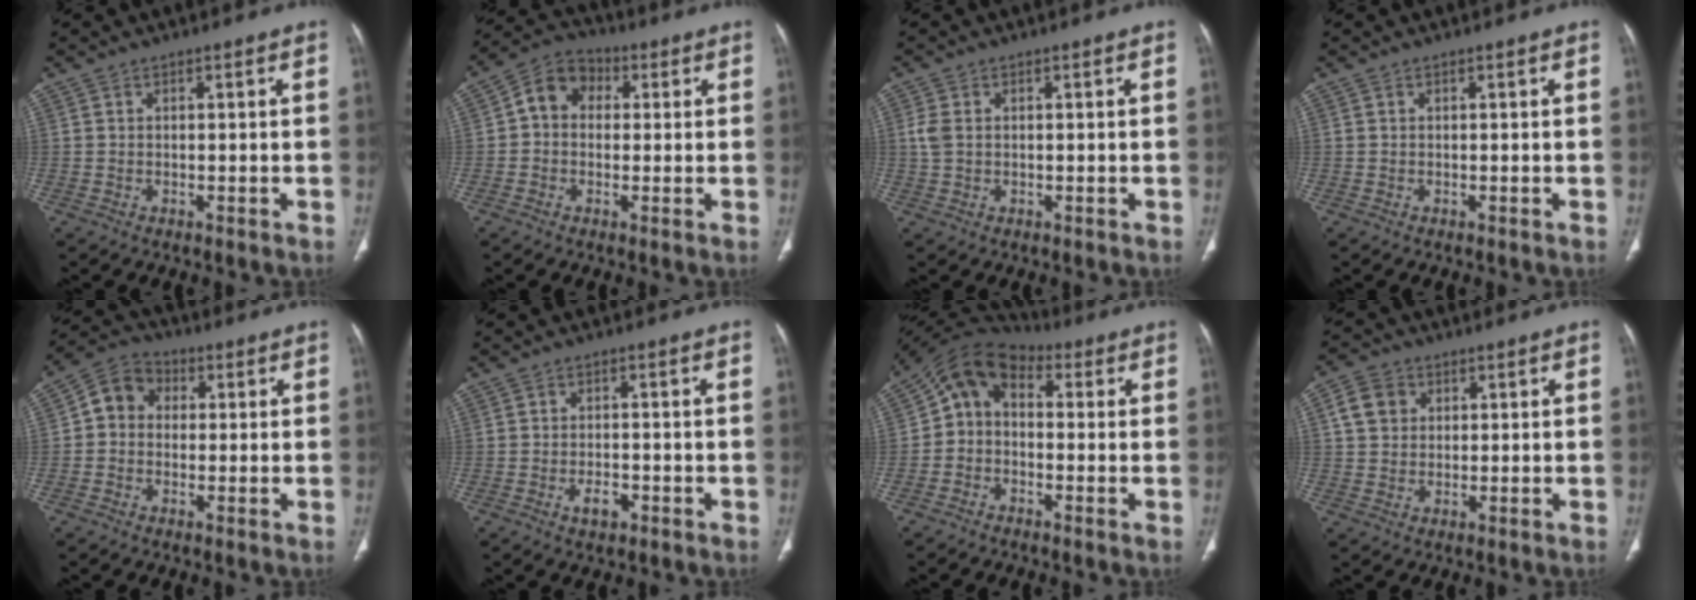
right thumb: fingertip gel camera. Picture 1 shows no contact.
{"total": 8.0, "force": [0.9, 6.6, 4.5], "torque": [-0.054, 0.024, 0.000]}
{"total": 2.6, "force": [0.3, 1.8, 1.8], "torque": [-0.052, 0.003, 0.006]}
{"total": 0.0}
{"total": 7.0, "force": [0.4, 6.0, 3.6], "torque": [-0.041, 0.021, -0.009]}
{"total": 3.3, "force": [-1.6, 1.8, 2.2], "torque": [-0.033, 0.008, -0.024]}
{"total": 8.9, "force": [0.5, 6.9, 5.6], "torque": [-0.076, 0.039, -0.012]}
{"total": 5.6, "force": [1.6, 4.7, 2.6], "torque": [-0.031, 0.002, 0.028]}